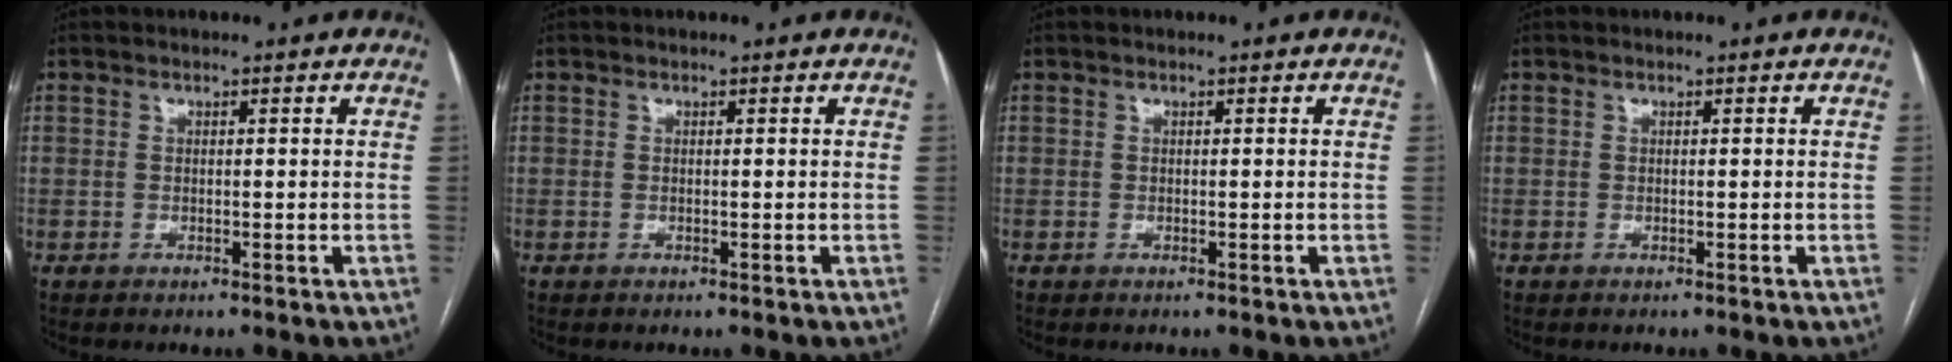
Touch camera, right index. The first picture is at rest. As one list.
[{"total": 0.0}, {"total": 0.0}, {"total": 0.0}]